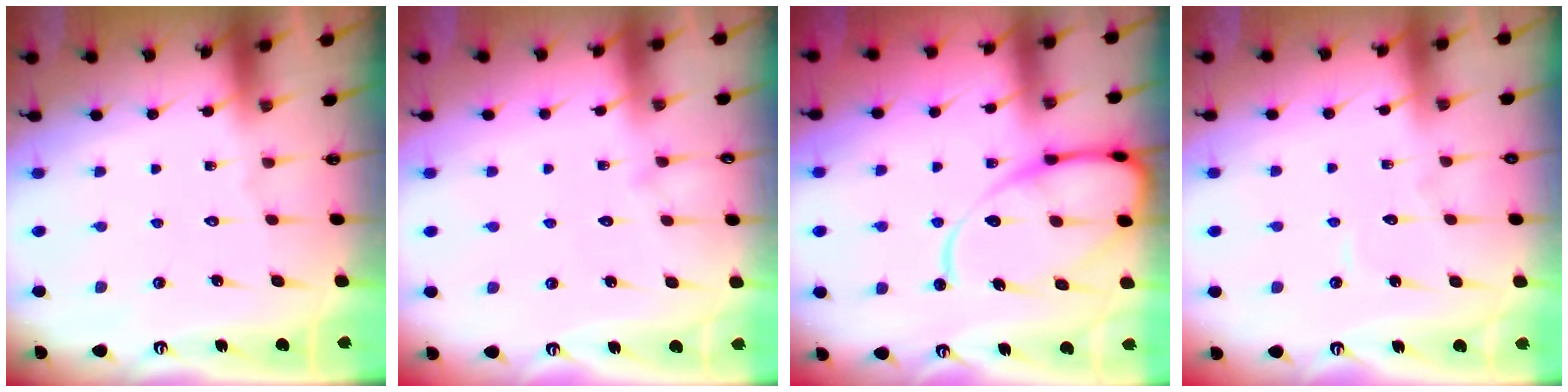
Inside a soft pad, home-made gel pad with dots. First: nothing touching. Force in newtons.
{"total": 3.9, "press": 3.9, "slide": 0.4}
{"total": 13.8, "press": 13.7, "slide": 1.5}
{"total": 3.5, "press": 3.5, "slide": 0.2}